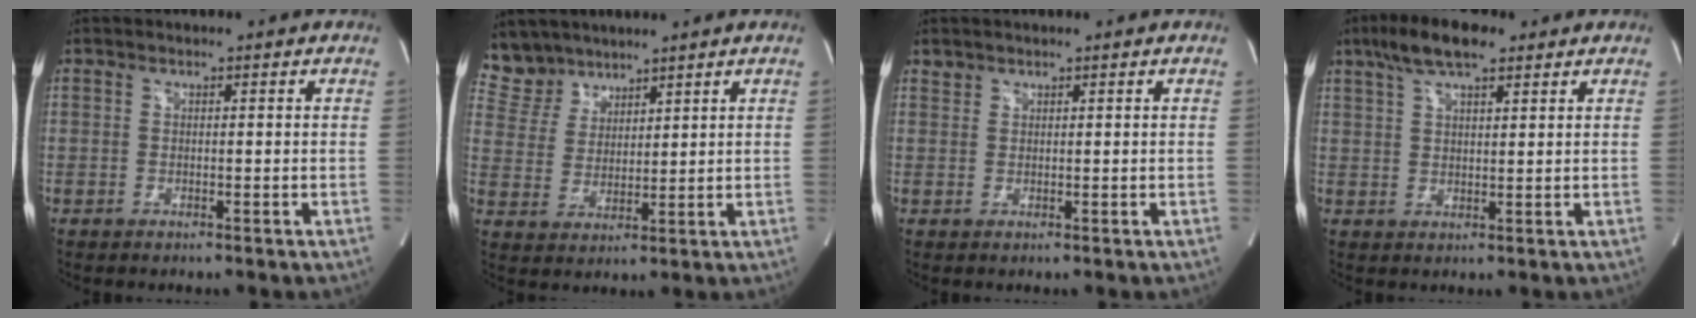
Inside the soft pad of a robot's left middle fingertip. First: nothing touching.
{"total": 6.3, "force": [5.5, 3.0, 0.0], "torque": [-0.008, 0.008, 0.123]}
{"total": 1.0, "force": [0.8, 0.5, -0.1], "torque": [0.005, 0.005, 0.014]}
{"total": 8.3, "force": [5.5, 2.3, 5.7], "torque": [-0.114, 0.021, 0.098]}